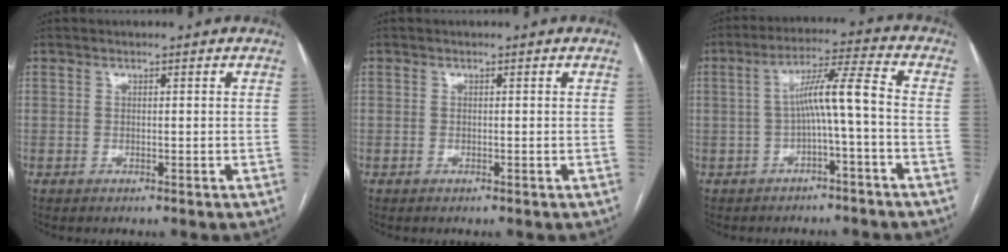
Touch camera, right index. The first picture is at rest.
{"total": 0.0}
{"total": 7.4, "force": [-1.2, -0.2, 7.3], "torque": [-0.125, 0.031, -0.018]}